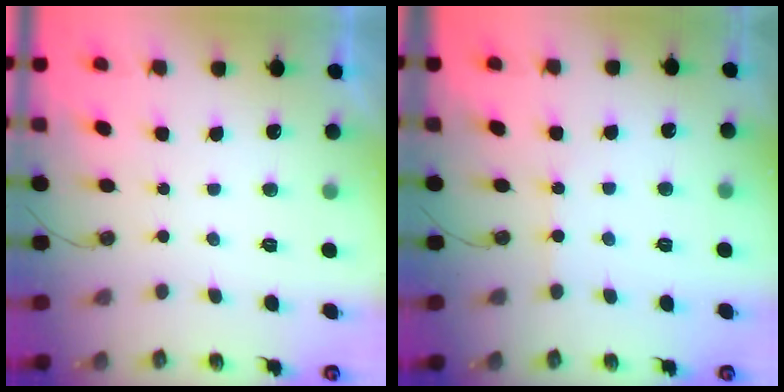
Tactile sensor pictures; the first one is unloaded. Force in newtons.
{"total": 2.5, "press": 2.5, "slide": 0.4}